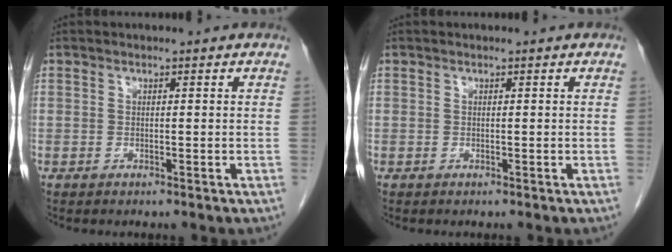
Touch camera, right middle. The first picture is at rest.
{"total": 0.0}